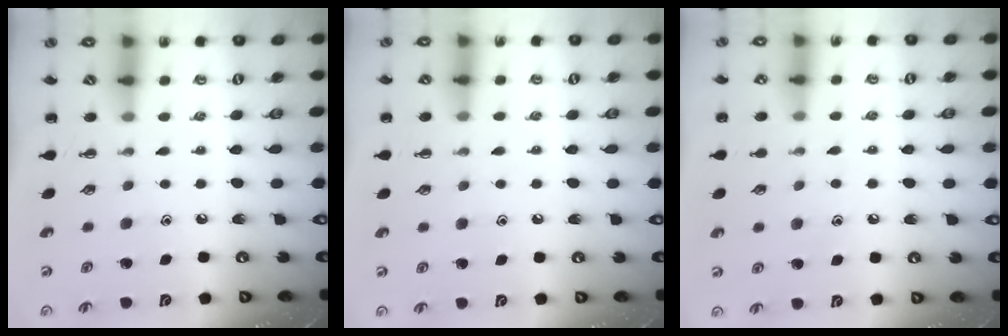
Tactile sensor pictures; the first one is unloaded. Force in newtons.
{"total": 6.1, "press": 5.7, "slide": 2.2}
{"total": 6.7, "press": 6.4, "slide": 1.8}